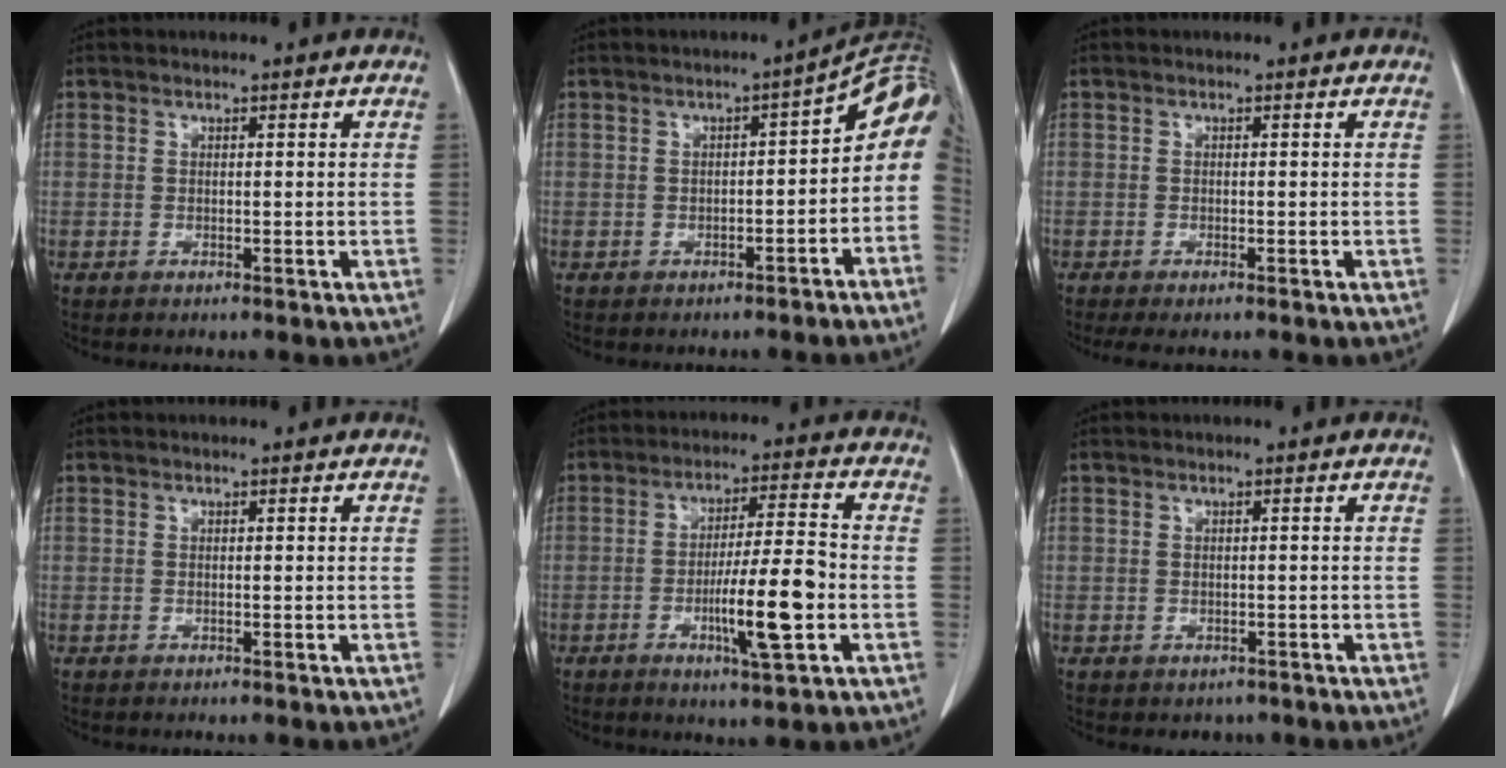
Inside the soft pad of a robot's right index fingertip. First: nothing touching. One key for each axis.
{"total": 9.4, "fx": -3.0, "fy": 4.7, "fz": 7.6, "tx": -0.089, "ty": 0.036, "tz": -0.040}
{"total": 3.1, "fx": -2.5, "fy": 0.8, "fz": 1.7, "tx": -0.024, "ty": -0.009, "tz": -0.034}
{"total": 0.0}
{"total": 11.1, "fx": -3.1, "fy": 0.6, "fz": 10.6, "tx": -0.180, "ty": -0.003, "tz": -0.052}
{"total": 1.8, "fx": -1.0, "fy": 1.5, "fz": 0.4, "tx": -0.006, "ty": 0.002, "tz": -0.009}